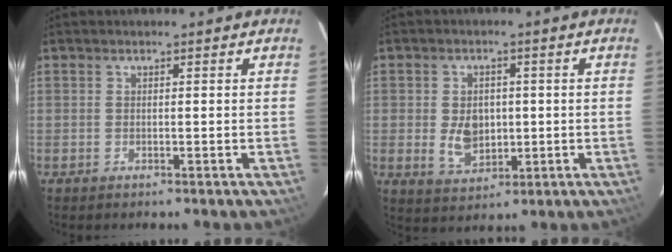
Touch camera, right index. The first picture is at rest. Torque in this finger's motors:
{"motor_torque": [0.67, 0.03, 0.34, 0.06]}